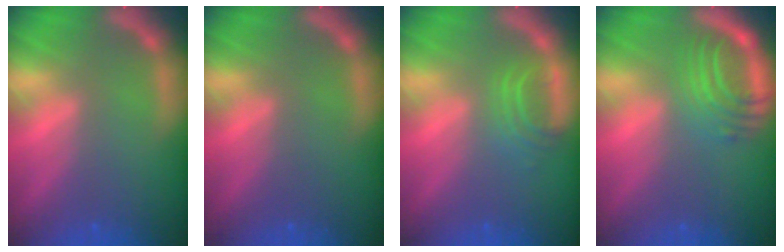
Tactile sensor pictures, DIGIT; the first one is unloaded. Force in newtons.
{"total": 0.0}
{"total": 2.9}
{"total": 6.1}